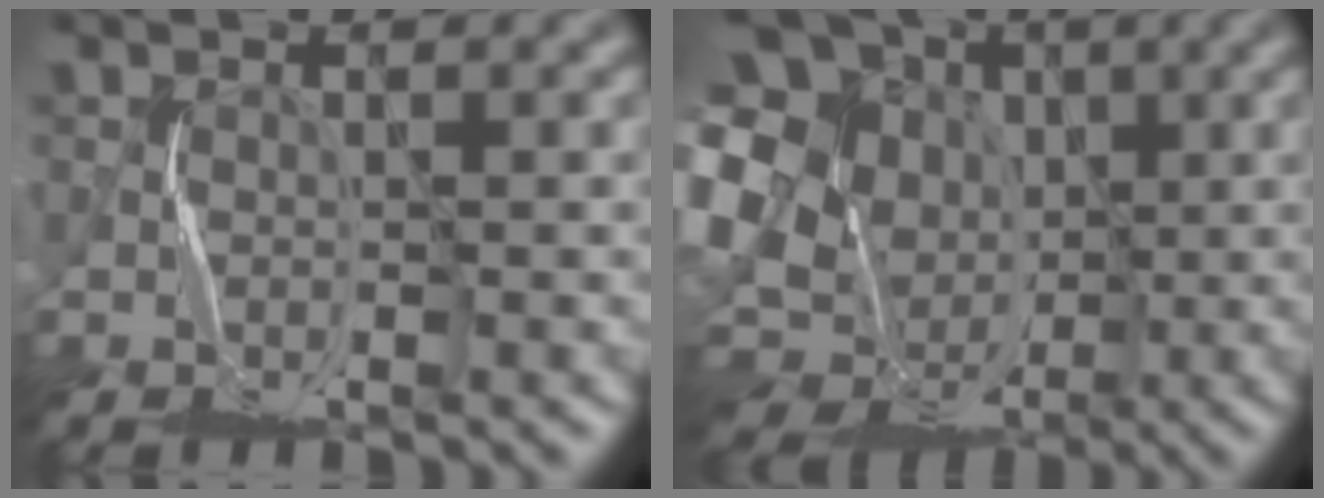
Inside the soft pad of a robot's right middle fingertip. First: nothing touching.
{"total": 16.9, "force": [-0.8, 14.4, 8.8], "torque": [-0.215, 0.017, -0.014]}